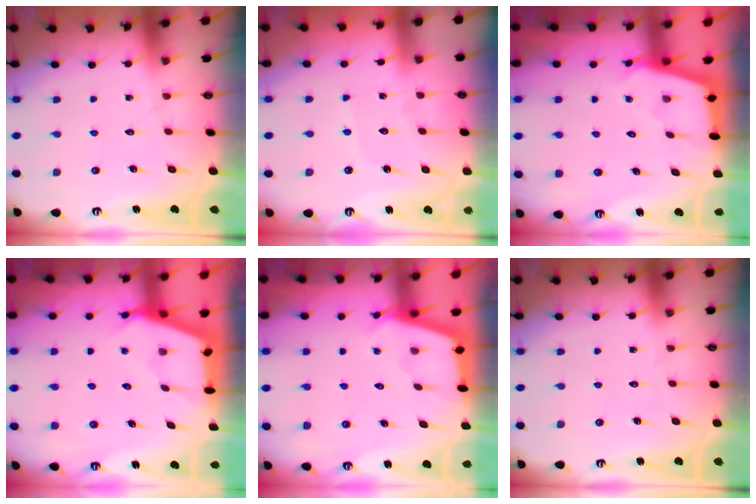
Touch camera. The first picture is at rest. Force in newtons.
{"total": 3.2, "press": 3.2, "slide": 0.1}
{"total": 2.3, "press": 2.3, "slide": 0.1}
{"total": 2.7, "press": 2.7, "slide": 0.4}
{"total": 2.4, "press": 2.4, "slide": 0.2}
{"total": 0.0}